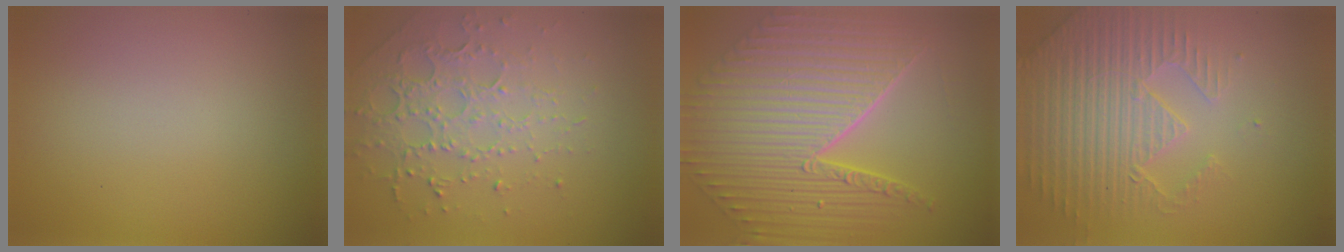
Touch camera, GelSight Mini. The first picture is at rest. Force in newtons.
{"total": 4.5, "press": 3.1, "slide": 3.2}
{"total": 10.8, "press": 7.2, "slide": 8.0}
{"total": 4.7, "press": 4.4, "slide": 1.4}